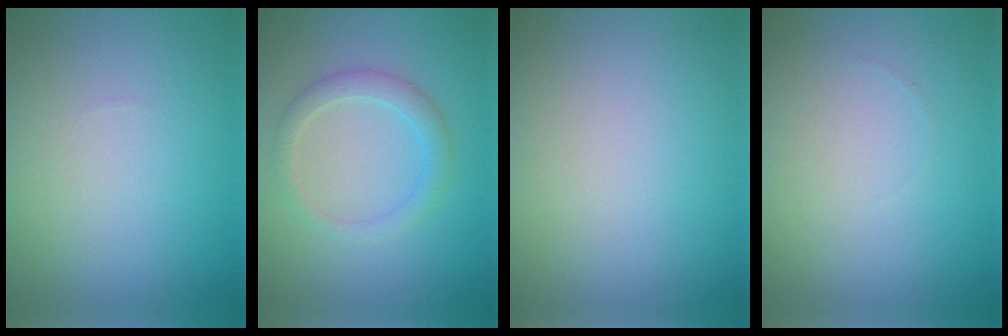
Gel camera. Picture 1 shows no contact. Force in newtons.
{"total": 2.2, "press": 2.2, "slide": 0.0}
{"total": 0.0}
{"total": 0.0}